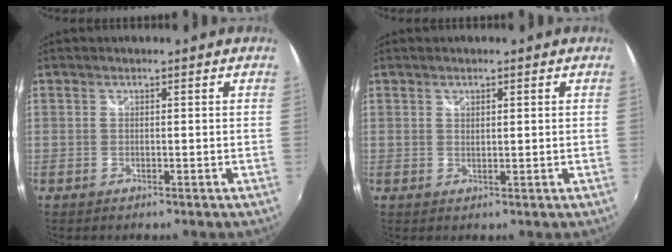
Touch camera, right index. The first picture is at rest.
{"total": 1.2, "force": [0.7, 0.5, 0.8], "torque": [-0.012, 0.002, 0.012]}